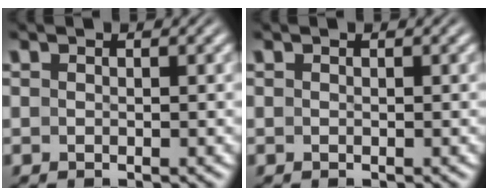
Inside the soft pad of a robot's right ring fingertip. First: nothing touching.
{"total": 0.0}